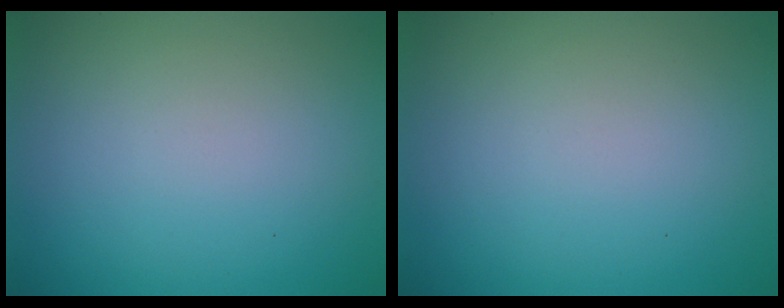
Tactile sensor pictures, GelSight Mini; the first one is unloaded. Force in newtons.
{"total": 0.0}